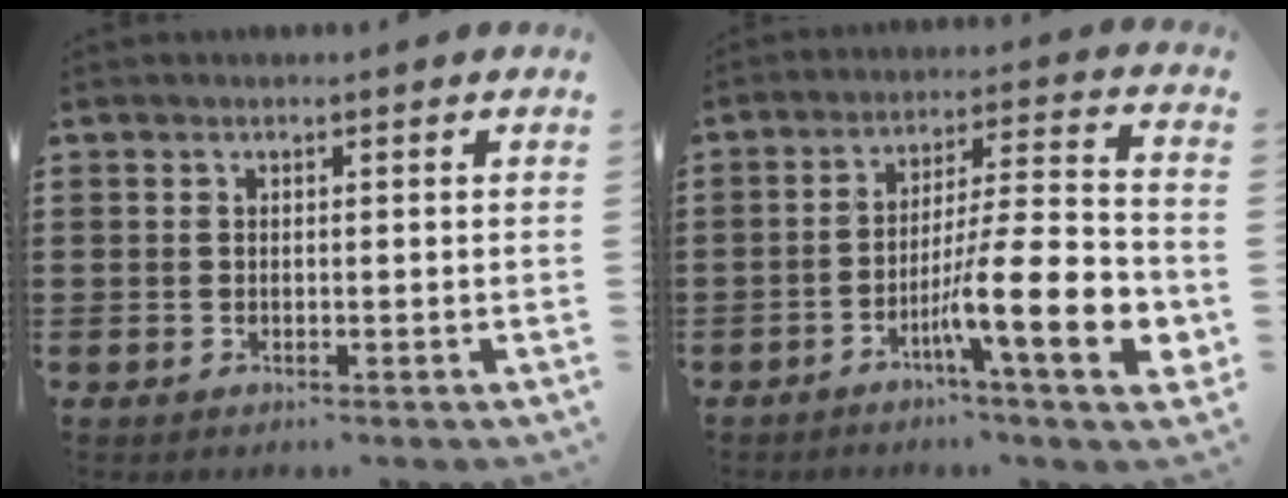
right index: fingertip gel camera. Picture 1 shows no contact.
{"total": 14.5, "force": [-5.7, 2.9, 13.0], "torque": [-0.209, -0.006, -0.098]}